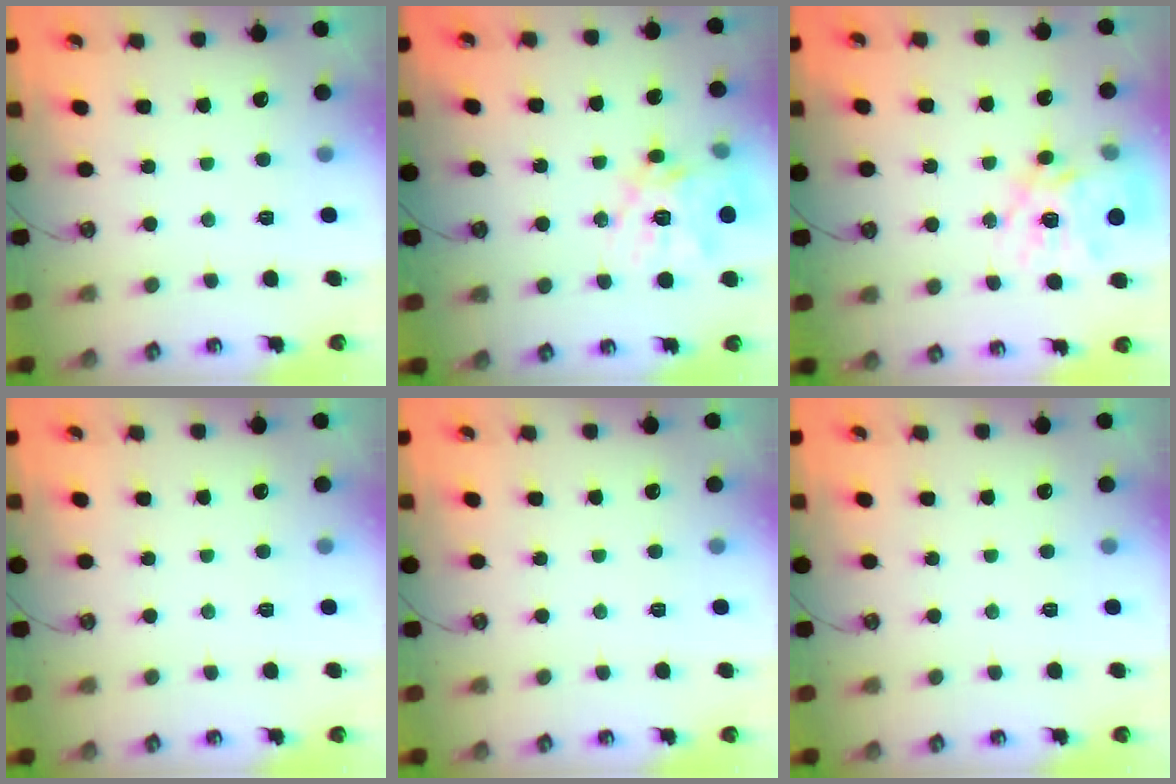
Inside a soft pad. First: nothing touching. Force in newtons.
{"total": 15.9, "press": 15.9, "slide": 1.4}
{"total": 17.0, "press": 17.0, "slide": 1.6}
{"total": 0.0}
{"total": 0.0}
{"total": 0.0}